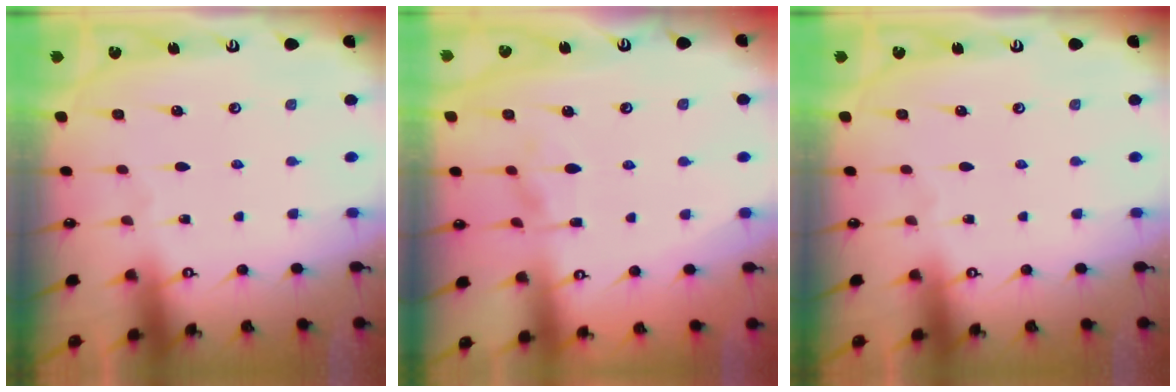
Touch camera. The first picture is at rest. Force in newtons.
{"total": 2.2, "press": 1.9, "slide": 1.2}
{"total": 0.0}